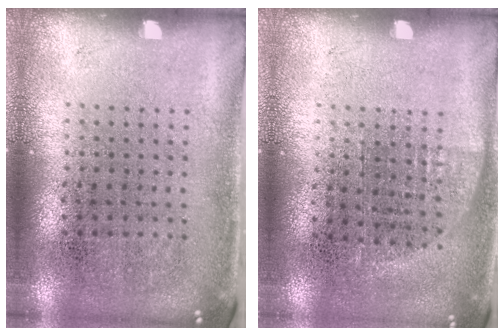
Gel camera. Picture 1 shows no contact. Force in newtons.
{"total": 0.7, "press": 0.6, "slide": 0.3}